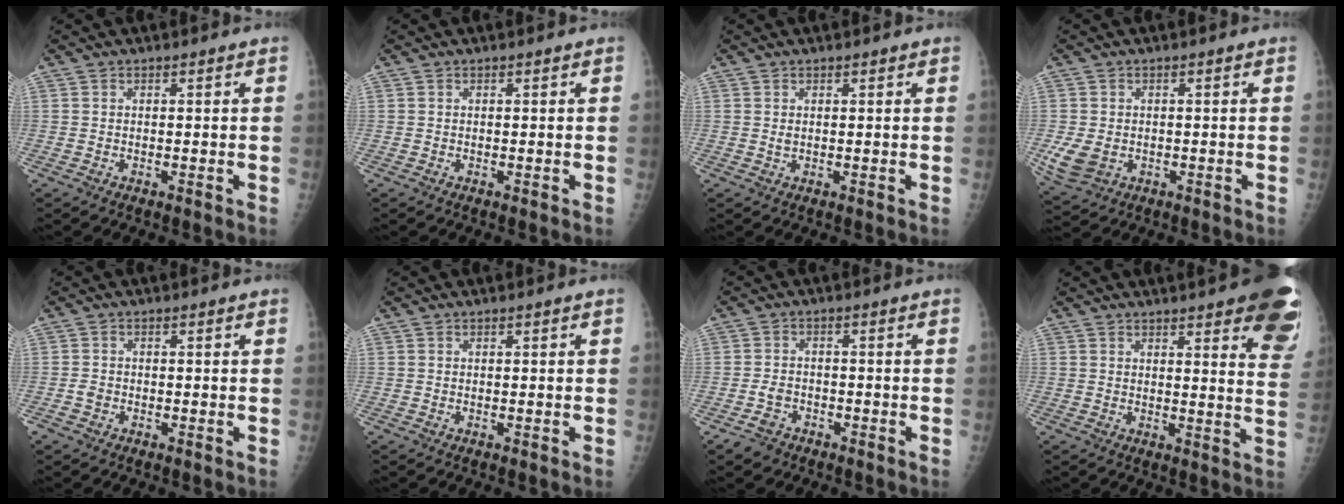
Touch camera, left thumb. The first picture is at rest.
{"total": 0.0}
{"total": 0.8, "force": [0.4, 0.5, 0.4], "torque": [-0.005, -0.002, 0.006]}
{"total": 5.7, "force": [-1.2, 4.4, 3.5], "torque": [-0.065, -0.006, -0.010]}
{"total": 1.6, "force": [-0.7, 1.3, 0.7], "torque": [-0.011, 0.003, -0.014]}
{"total": 0.0}
{"total": 3.8, "force": [-2.5, 2.7, 1.2], "torque": [-0.019, 0.016, -0.039]}
{"total": 17.3, "force": [10.8, 4.2, 12.9], "torque": [-0.132, -0.045, 0.113]}